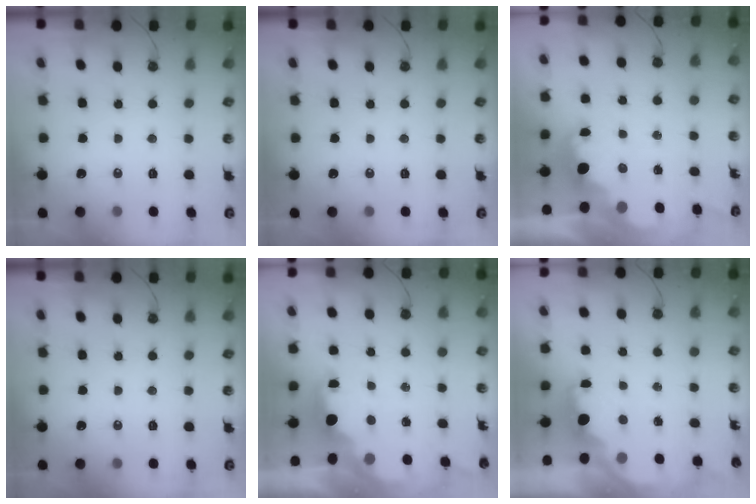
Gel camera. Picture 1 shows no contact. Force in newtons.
{"total": 0.0}
{"total": 2.7, "press": 2.6, "slide": 0.5}
{"total": 0.0}
{"total": 2.2, "press": 2.0, "slide": 0.8}
{"total": 1.9, "press": 1.9, "slide": 0.5}